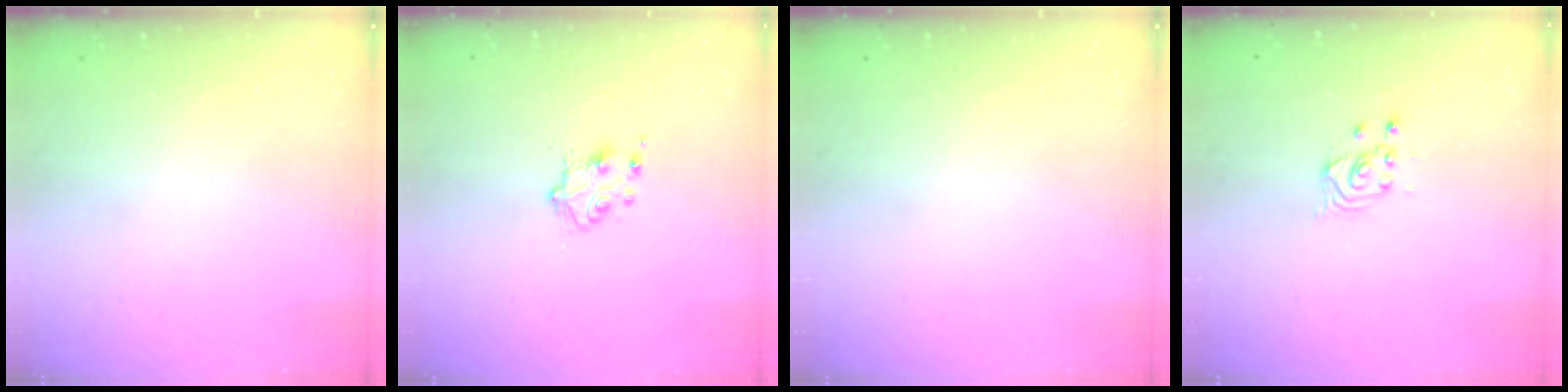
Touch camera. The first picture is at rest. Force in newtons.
{"total": 5.3, "press": 5.2, "slide": 0.6}
{"total": 0.0}
{"total": 2.6, "press": 2.6, "slide": 0.1}